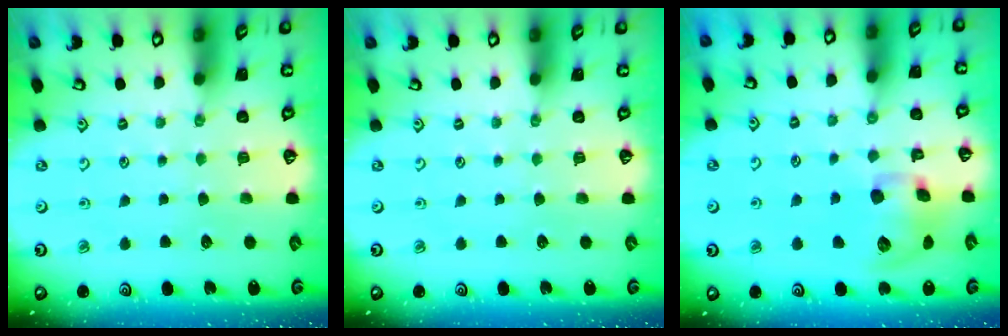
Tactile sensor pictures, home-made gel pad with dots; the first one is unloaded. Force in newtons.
{"total": 0.0}
{"total": 11.7, "press": 11.5, "slide": 1.8}